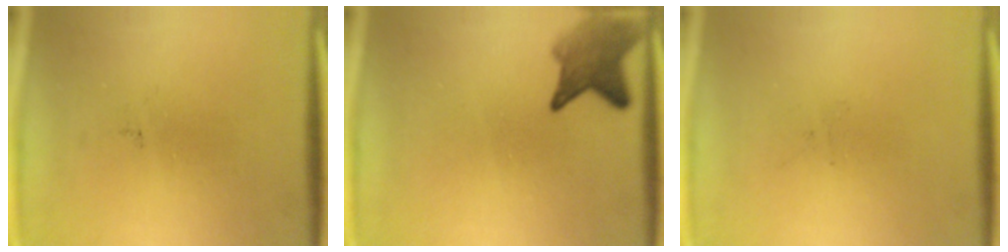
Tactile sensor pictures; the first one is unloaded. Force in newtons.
{"total": 4.7}
{"total": 0.0}